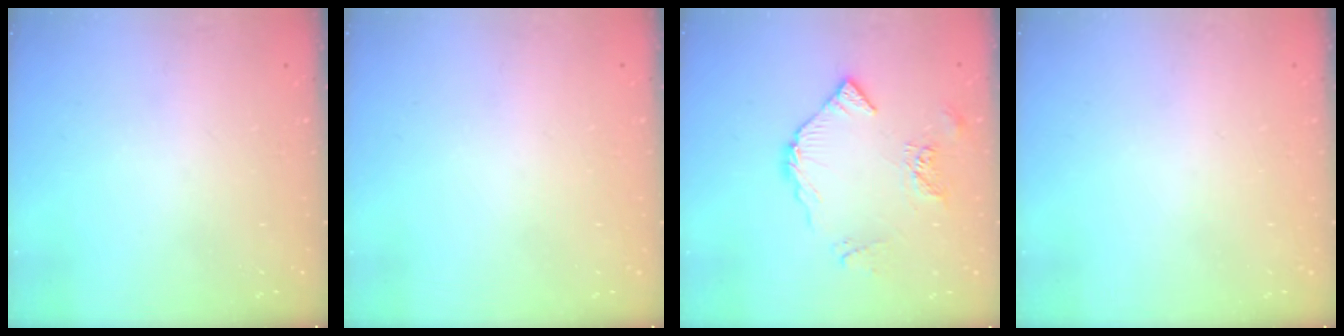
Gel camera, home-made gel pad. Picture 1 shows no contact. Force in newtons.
{"total": 1.9, "press": 1.9, "slide": 0.1}
{"total": 9.0, "press": 9.0, "slide": 1.0}
{"total": 2.0, "press": 2.0, "slide": 0.1}